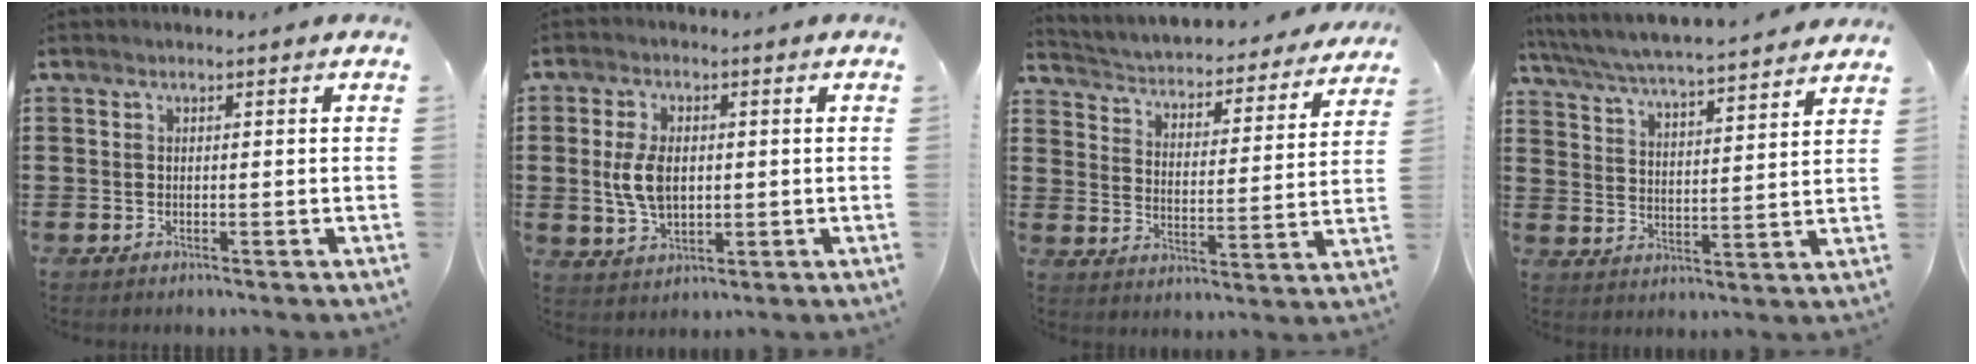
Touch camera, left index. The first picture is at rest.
{"total": 6.3, "force": [0.4, 3.8, 5.0], "torque": [-0.122, 0.006, 0.001]}
{"total": 2.7, "force": [2.7, 0.1, 0.2], "torque": [-0.024, -0.034, 0.034]}
{"total": 5.4, "force": [5.2, -0.2, 1.6], "torque": [-0.055, -0.037, 0.085]}